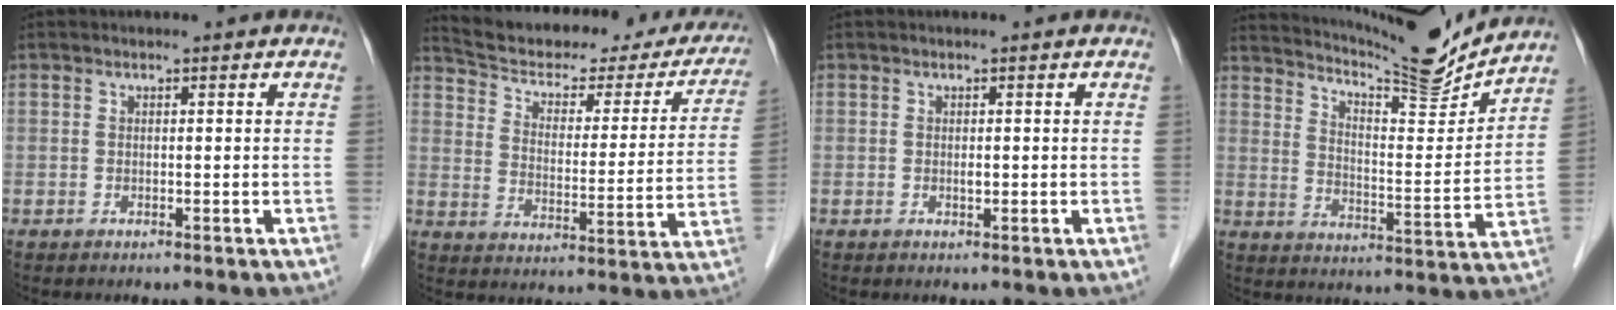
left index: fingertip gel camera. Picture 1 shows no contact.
{"total": 26.7, "force": [23.6, 7.6, 9.9], "torque": [-0.149, -0.021, 0.299]}
{"total": 0.6, "force": [0.0, 0.2, 0.5], "torque": [-0.009, 0.000, 0.000]}
{"total": 15.7, "force": [15.1, -0.1, 4.5], "torque": [-0.090, -0.039, 0.220]}